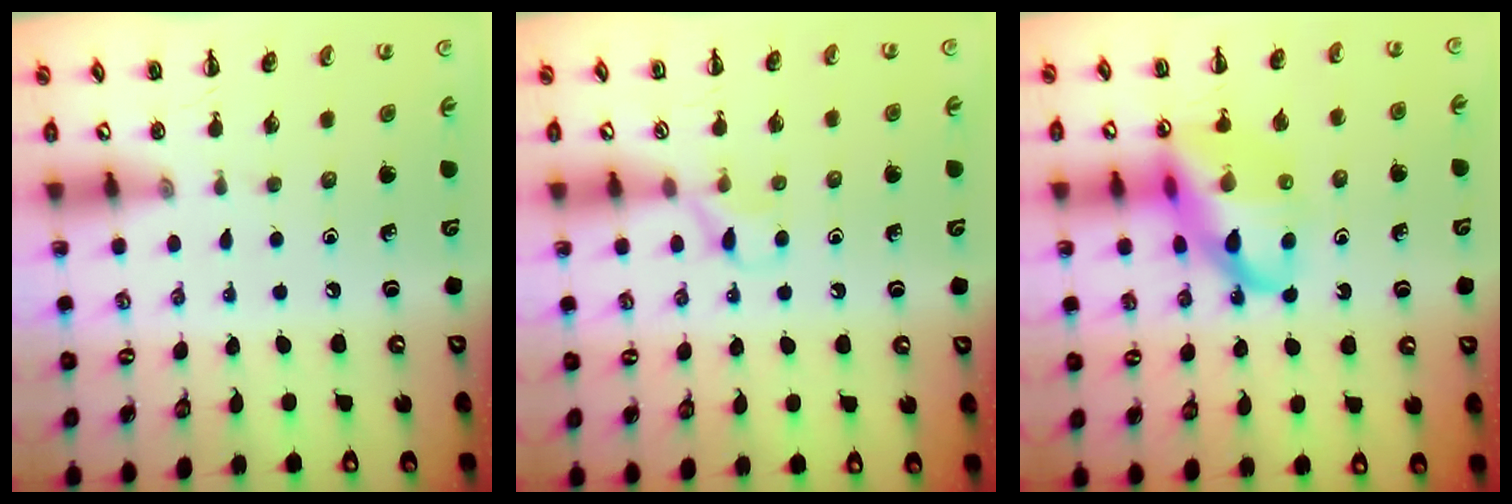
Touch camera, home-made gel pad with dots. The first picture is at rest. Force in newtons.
{"total": 5.9, "press": 5.7, "slide": 1.8}
{"total": 18.1, "press": 17.7, "slide": 3.6}